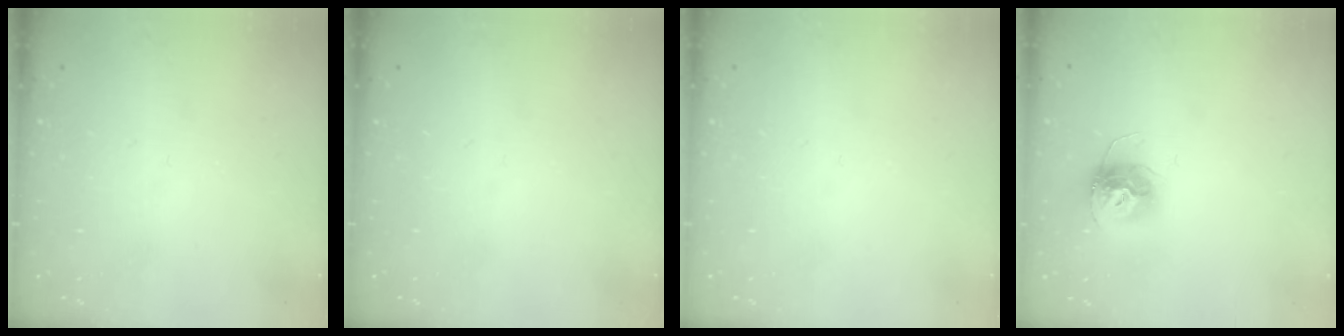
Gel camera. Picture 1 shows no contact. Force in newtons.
{"total": 0.0}
{"total": 0.0}
{"total": 12.4, "press": 12.4, "slide": 1.0}